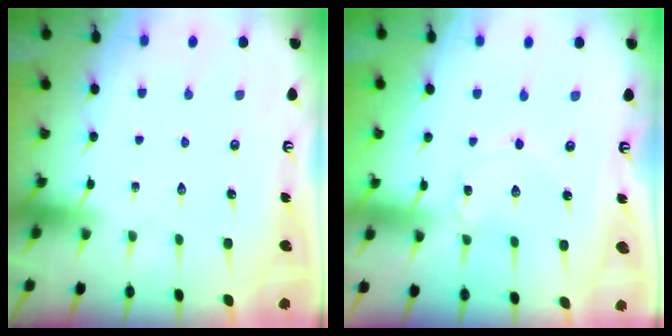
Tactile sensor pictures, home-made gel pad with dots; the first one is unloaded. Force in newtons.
{"total": 1.6, "press": 1.6, "slide": 0.2}